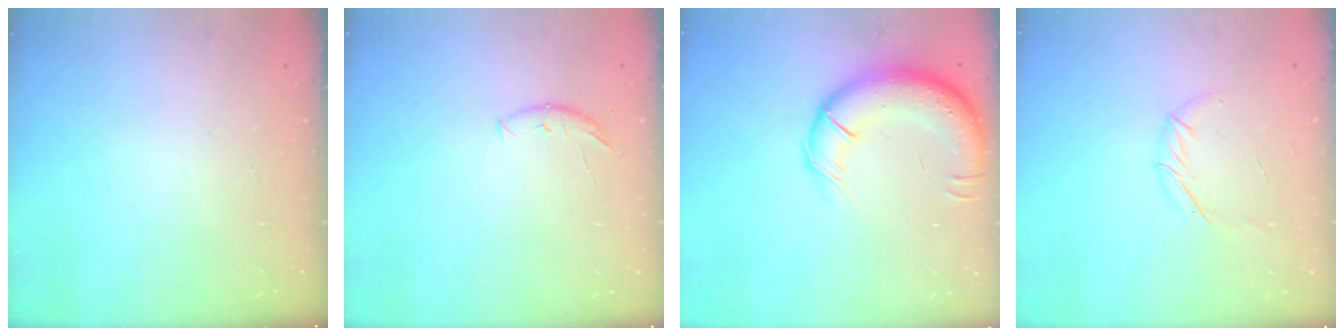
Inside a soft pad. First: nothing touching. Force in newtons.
{"total": 5.6, "press": 5.6, "slide": 0.6}
{"total": 16.8, "press": 16.3, "slide": 4.1}
{"total": 5.7, "press": 5.5, "slide": 1.4}